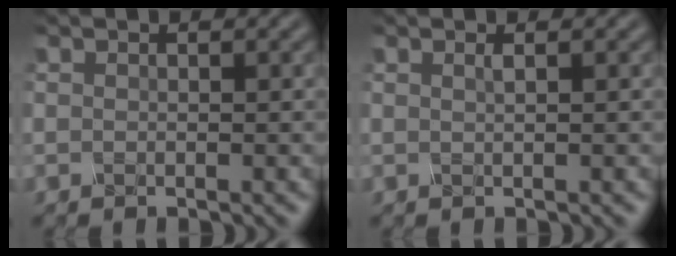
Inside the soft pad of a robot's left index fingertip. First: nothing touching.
{"total": 0.6, "force": [0.1, 0.2, 0.6], "torque": [-0.008, 0.001, -0.002]}